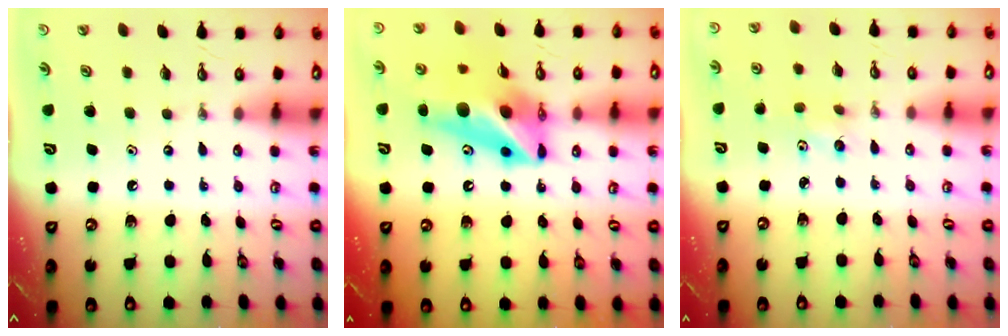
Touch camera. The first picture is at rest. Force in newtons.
{"total": 14.1, "press": 13.9, "slide": 2.0}
{"total": 5.7, "press": 5.0, "slide": 2.8}